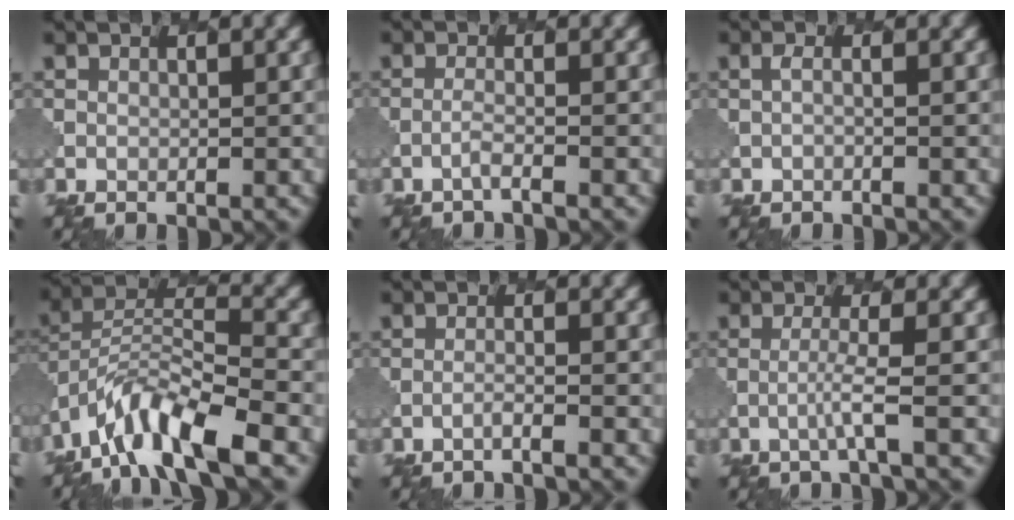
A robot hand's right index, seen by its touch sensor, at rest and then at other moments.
{"total": 1.3, "force": [-0.8, 0.2, 1.0], "torque": [-0.009, 0.004, -0.025]}
{"total": 0.7, "force": [-0.3, 0.2, 0.6], "torque": [-0.012, -0.003, -0.008]}
{"total": 8.6, "force": [-5.8, 2.5, 5.8], "torque": [-0.101, 0.000, -0.116]}
{"total": 1.2, "force": [-0.9, 0.2, 0.8], "torque": [-0.001, 0.003, -0.027]}
{"total": 2.0, "force": [-0.6, 0.1, 1.9], "torque": [-0.030, 0.002, -0.022]}